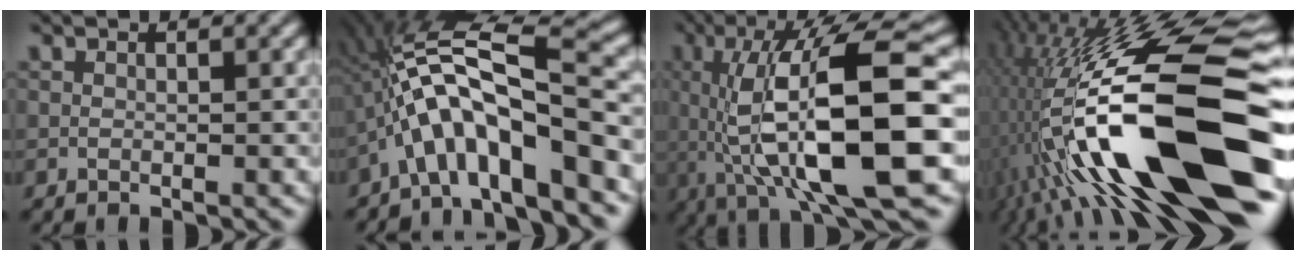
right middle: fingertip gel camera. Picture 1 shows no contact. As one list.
[{"total": 11.3, "force": [-3.5, 2.7, 10.4], "torque": [-0.173, 0.037, -0.053]}, {"total": 12.9, "force": [-0.2, 3.8, 12.3], "torque": [-0.208, 0.000, 0.003]}, {"total": 18.0, "force": [-6.2, 5.4, 16.0], "torque": [-0.275, 0.020, -0.104]}]